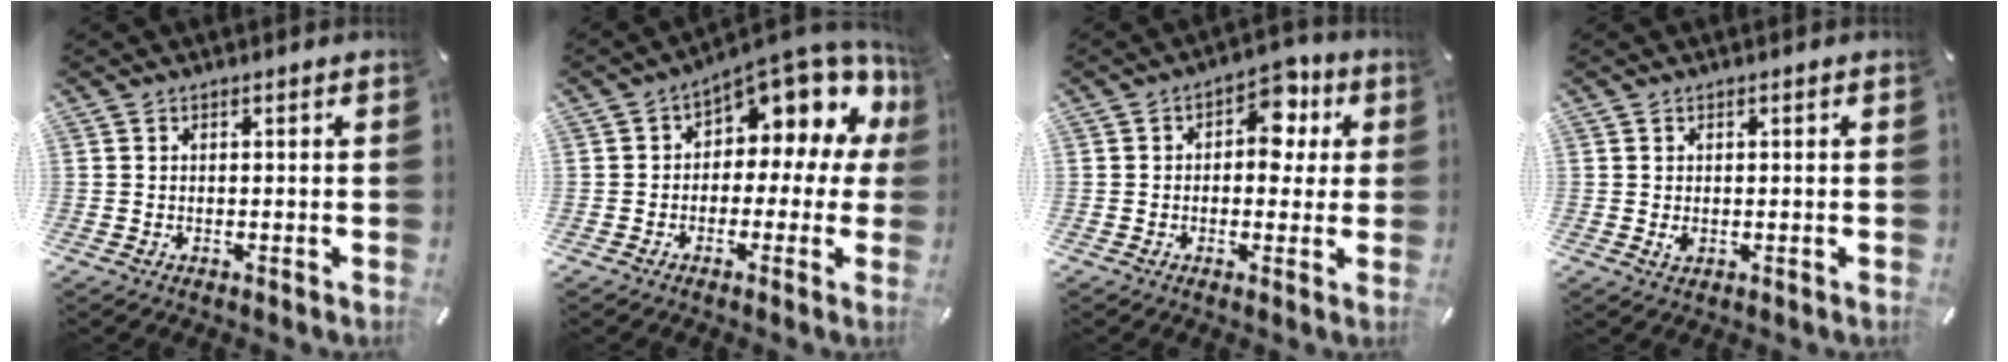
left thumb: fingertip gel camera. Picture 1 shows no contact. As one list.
[{"total": 10.1, "force": [6.3, 4.9, 6.3], "torque": [-0.084, -0.068, 0.103]}, {"total": 9.1, "force": [2.3, 6.2, 6.3], "torque": [-0.065, -0.008, 0.031]}, {"total": 1.5, "force": [-0.1, 1.1, 1.0], "torque": [-0.026, -0.001, -0.004]}]